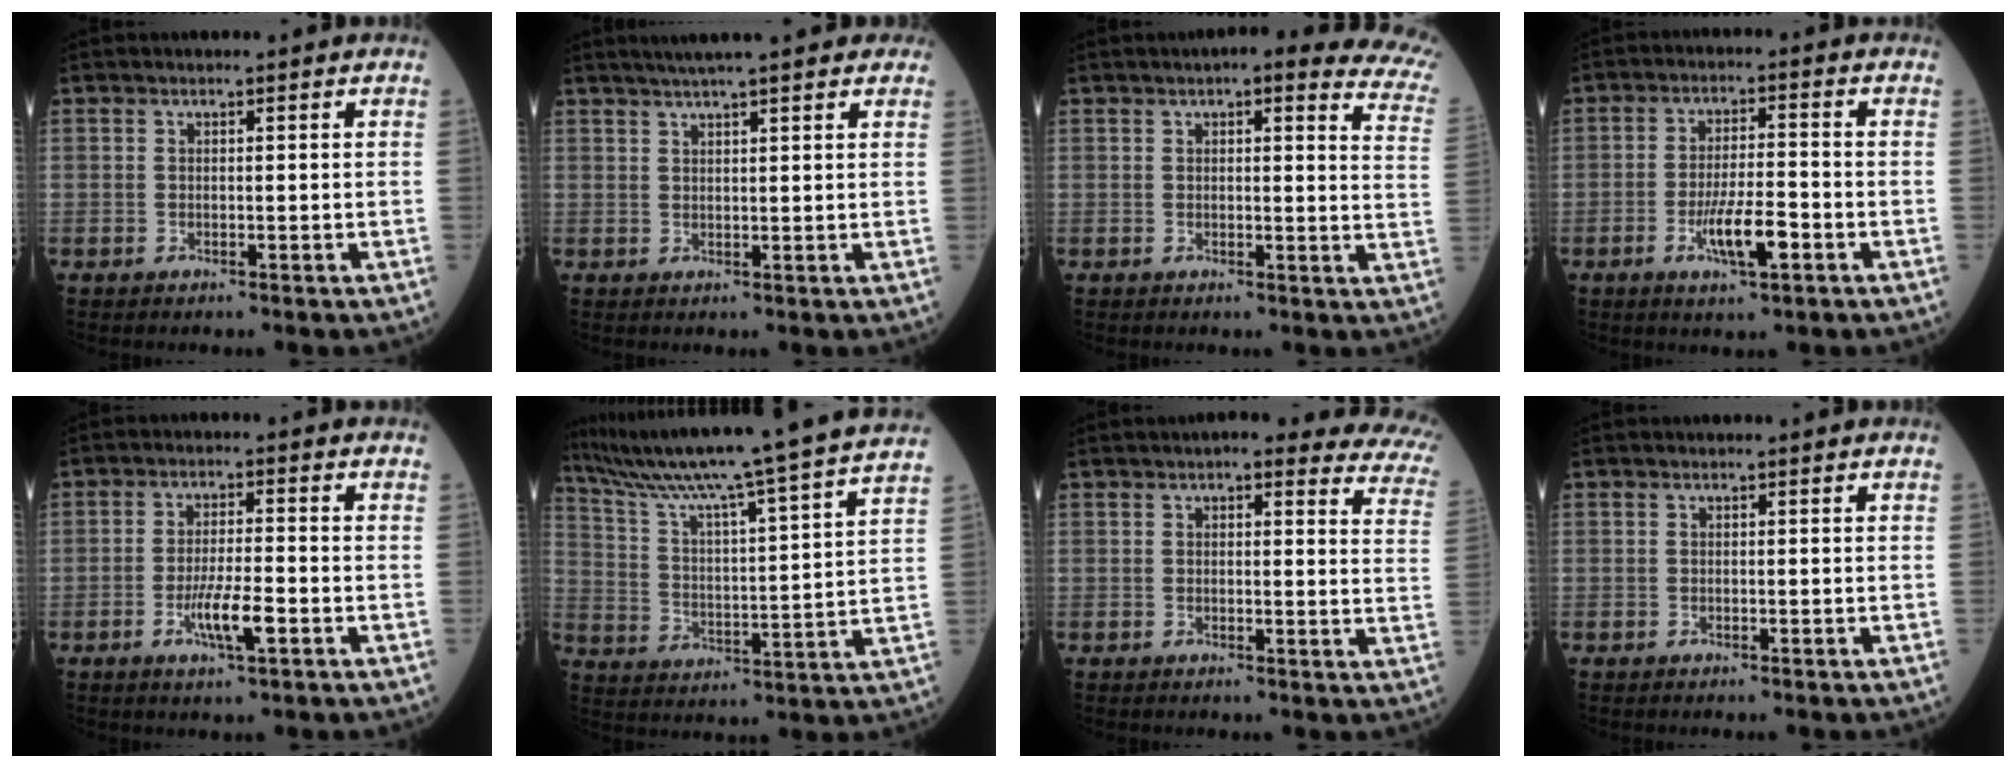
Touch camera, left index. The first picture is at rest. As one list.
[{"total": 10.7, "force": [8.6, 1.6, 6.1], "torque": [-0.086, 0.033, 0.110]}, {"total": 16.0, "force": [12.6, 3.3, 9.4], "torque": [-0.097, -0.013, 0.114]}, {"total": 6.9, "force": [-2.9, 1.3, 6.1], "torque": [-0.118, -0.005, -0.051]}, {"total": 5.7, "force": [-2.3, 0.7, 5.2], "torque": [-0.102, -0.006, -0.042]}, {"total": 25.7, "force": [22.3, -2.6, 12.6], "torque": [-0.219, -0.043, 0.318]}, {"total": 18.3, "force": [16.2, 3.8, 7.6], "torque": [-0.062, -0.033, 0.153]}, {"total": 0.0}]